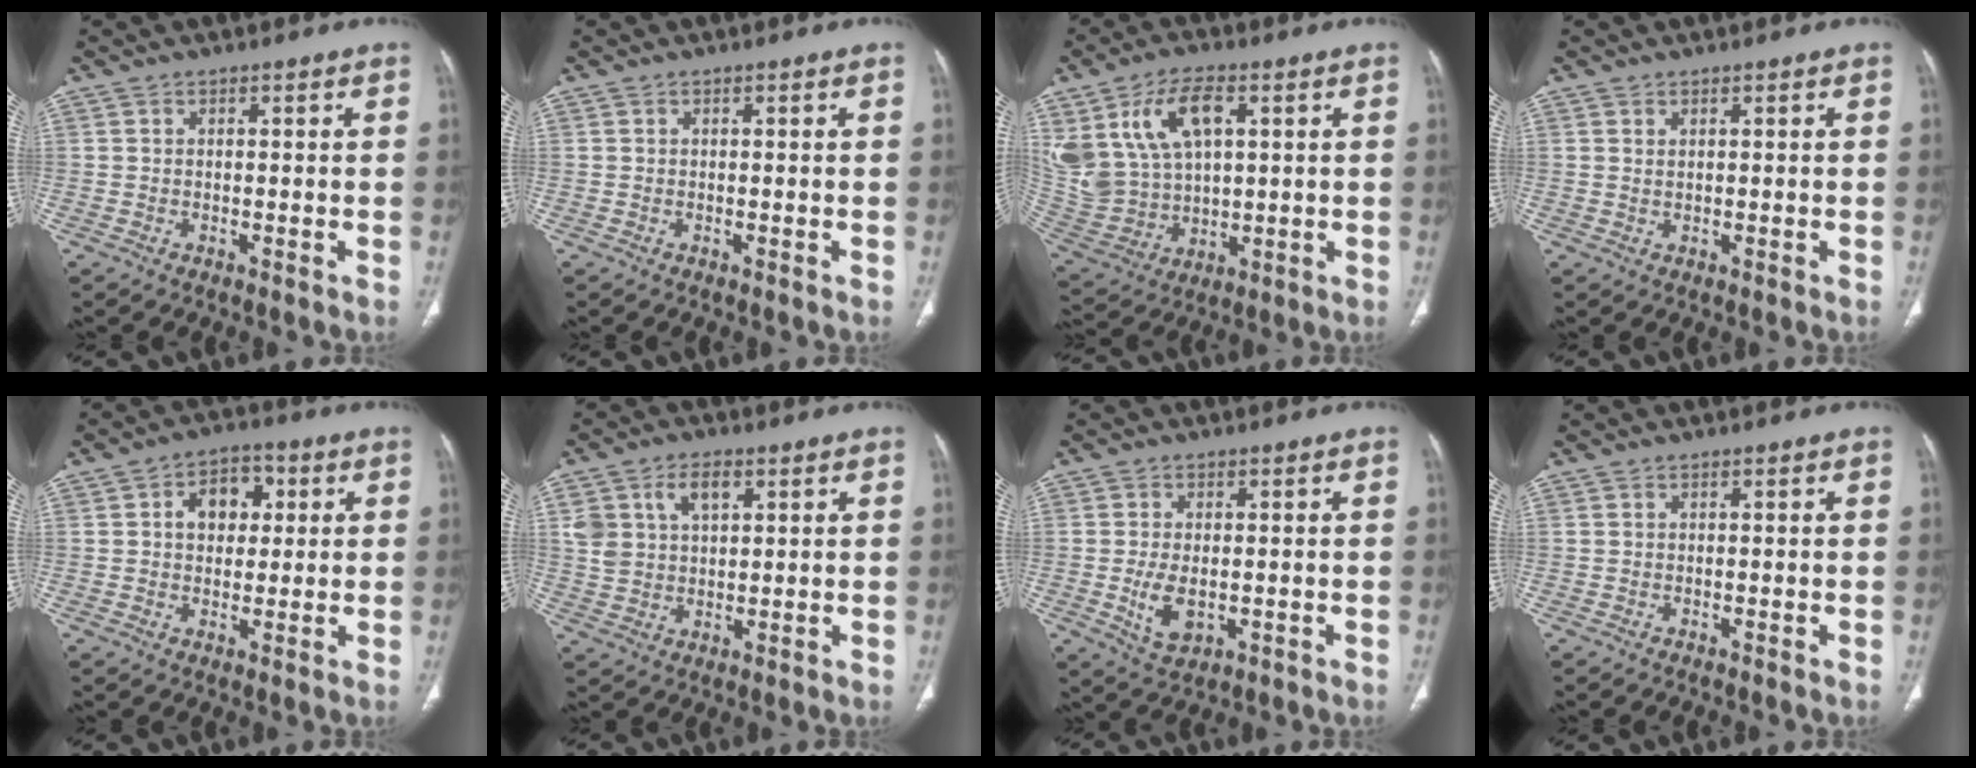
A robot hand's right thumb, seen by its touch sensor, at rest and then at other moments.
{"total": 0.0}
{"total": 18.5, "force": [6.9, 11.3, 12.8], "torque": [-0.264, -0.014, 0.148]}
{"total": 0.7, "force": [0.5, 0.2, 0.5], "torque": [-0.008, -0.003, 0.013]}
{"total": 7.9, "force": [1.8, 5.7, 5.1], "torque": [-0.046, 0.009, 0.022]}
{"total": 7.8, "force": [3.3, 5.0, 5.1], "torque": [-0.081, -0.004, 0.068]}
{"total": 6.0, "force": [-0.9, 3.5, 4.8], "torque": [-0.088, -0.010, -0.008]}
{"total": 0.0}